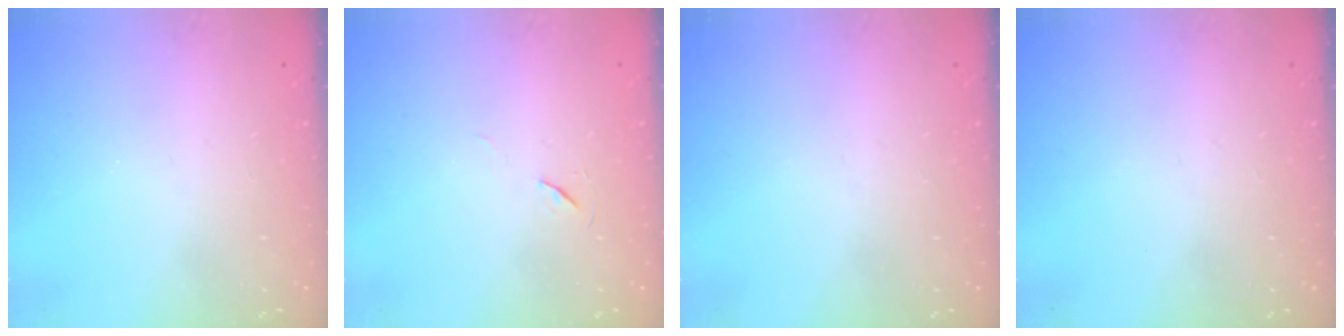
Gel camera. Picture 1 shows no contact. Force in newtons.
{"total": 5.7, "press": 5.2, "slide": 2.4}
{"total": 0.0}
{"total": 0.0}